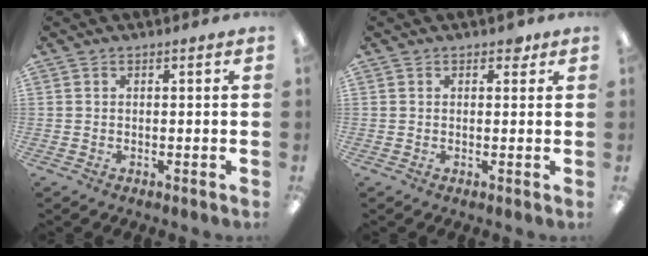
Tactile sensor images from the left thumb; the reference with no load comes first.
{"total": 2.0, "force": [1.2, 1.2, 1.1], "torque": [-0.006, -0.003, 0.017]}